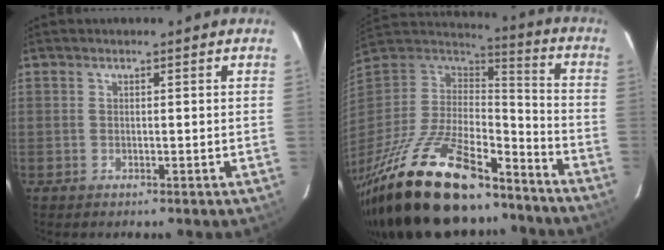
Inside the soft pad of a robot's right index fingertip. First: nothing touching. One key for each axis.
{"total": 33.3, "fx": -23.2, "fy": 12.3, "fz": 20.4, "tx": -0.406, "ty": -0.038, "tz": -0.365}